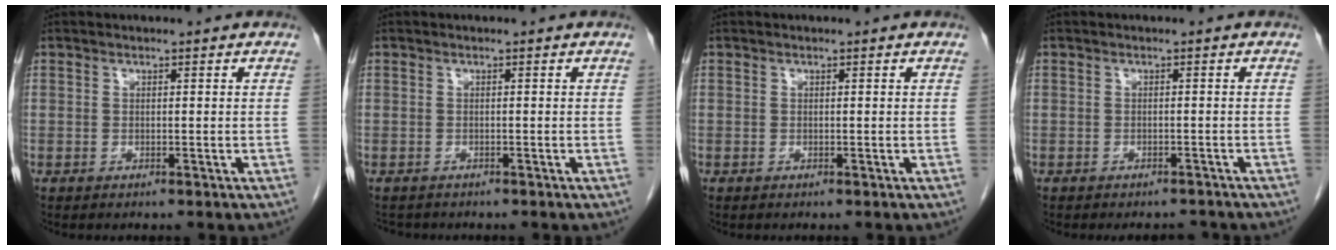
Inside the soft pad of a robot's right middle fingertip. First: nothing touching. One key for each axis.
{"total": 2.2, "fx": -2.0, "fy": 0.8, "fz": 0.4, "tx": -0.011, "ty": -0.007, "tz": -0.028}
{"total": 0.0}
{"total": 3.5, "fx": -3.3, "fy": 1.1, "fz": 0.7, "tx": -0.006, "ty": -0.004, "tz": -0.040}